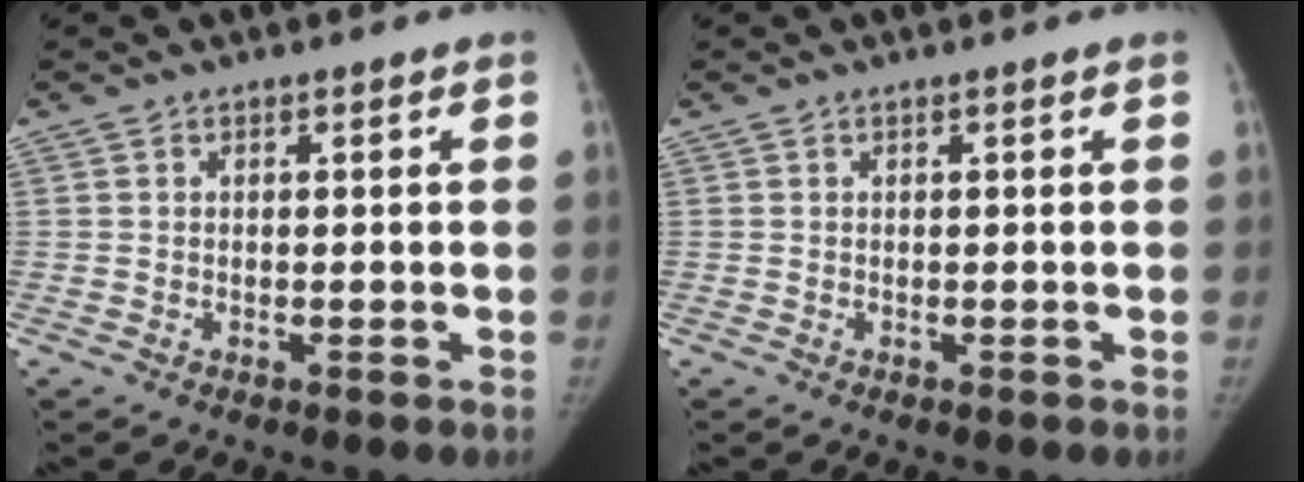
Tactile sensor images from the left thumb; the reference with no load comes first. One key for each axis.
{"total": 0.0}